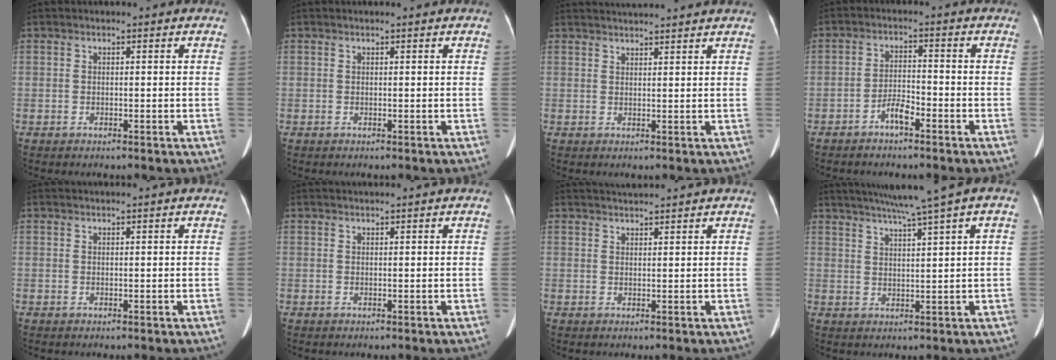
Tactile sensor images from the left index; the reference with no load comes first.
{"total": 0.5, "force": [0.5, 0.0, 0.2], "torque": [-0.003, 0.006, 0.008]}
{"total": 7.2, "force": [6.8, -0.6, 2.3], "torque": [-0.033, 0.030, 0.086]}
{"total": 3.1, "force": [-2.3, 0.8, 2.1], "torque": [-0.038, 0.006, -0.043]}
{"total": 2.3, "force": [2.1, -0.6, 0.7], "torque": [-0.008, 0.020, 0.037]}
{"total": 2.7, "force": [2.5, -0.7, 0.8], "torque": [-0.008, 0.022, 0.042]}
{"total": 4.5, "force": [4.3, -0.4, 1.2], "torque": [-0.019, 0.027, 0.068]}
{"total": 9.1, "force": [6.4, -1.6, 6.2], "torque": [-0.096, 0.019, 0.094]}